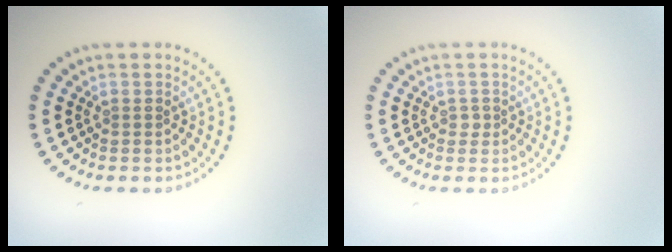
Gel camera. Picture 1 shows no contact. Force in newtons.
{"total": 0.6, "press": 0.6, "slide": 0.3}